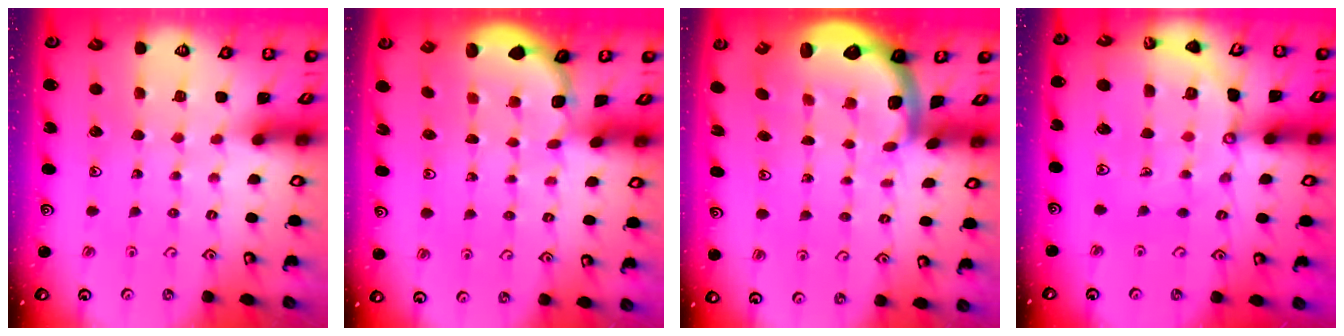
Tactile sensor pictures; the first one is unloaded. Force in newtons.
{"total": 1.9, "press": 1.7, "slide": 0.7}
{"total": 2.9, "press": 2.6, "slide": 1.4}
{"total": 12.6, "press": 12.4, "slide": 1.8}